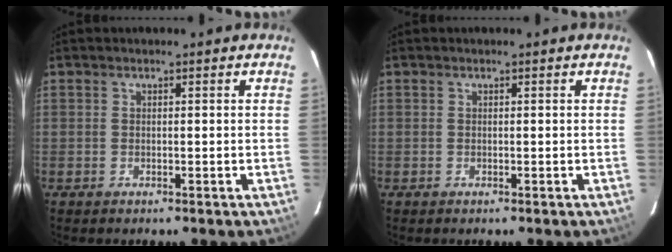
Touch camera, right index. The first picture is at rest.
{"total": 0.0}